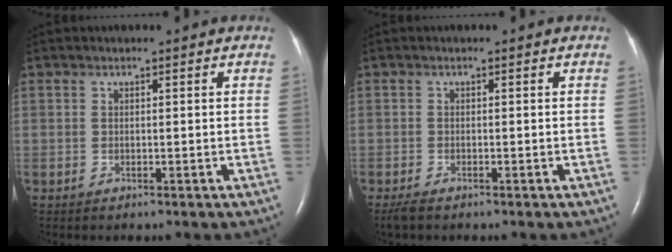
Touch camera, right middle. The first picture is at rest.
{"total": 1.7, "force": [-1.3, 0.5, 0.9], "torque": [-0.026, -0.005, -0.022]}